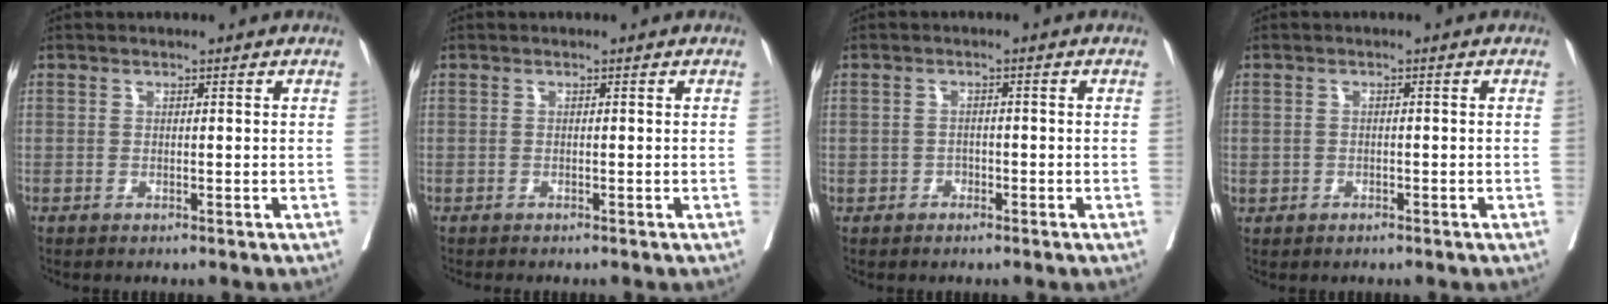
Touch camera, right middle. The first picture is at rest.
{"total": 0.8, "force": [-0.8, -0.1, 0.3], "torque": [0.002, 0.003, -0.013]}
{"total": 1.4, "force": [-0.8, 1.2, 0.2], "torque": [-0.003, 0.006, -0.013]}
{"total": 1.2, "force": [-0.4, 1.0, 0.3], "torque": [-0.006, 0.005, -0.003]}